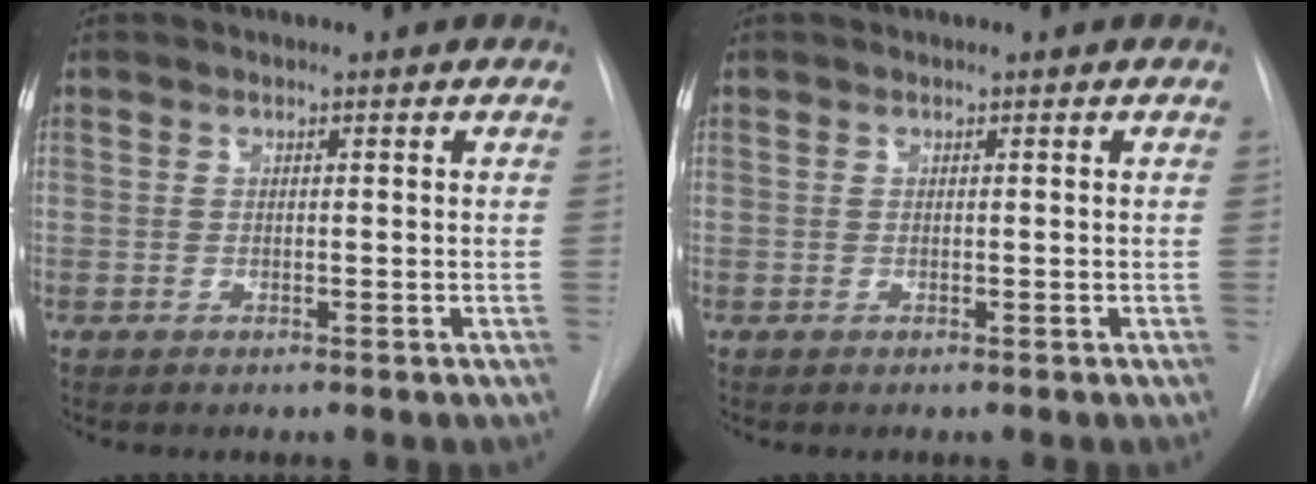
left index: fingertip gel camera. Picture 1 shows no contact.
{"total": 0.0}